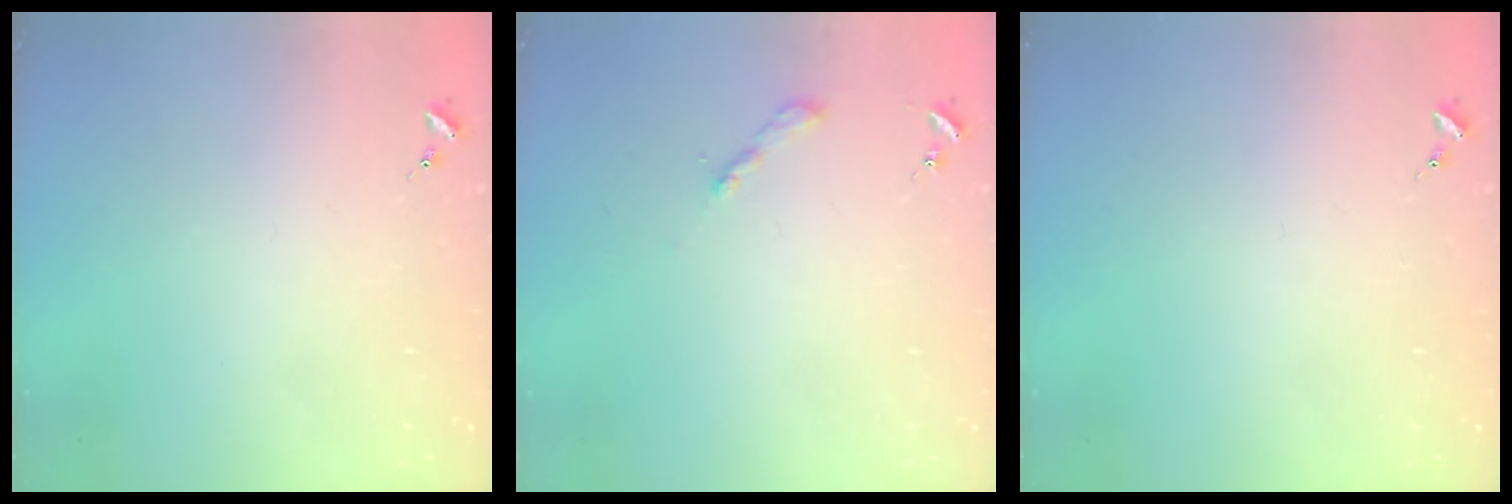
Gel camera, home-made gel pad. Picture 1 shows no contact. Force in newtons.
{"total": 2.0, "press": 2.0, "slide": 0.2}
{"total": 0.0}